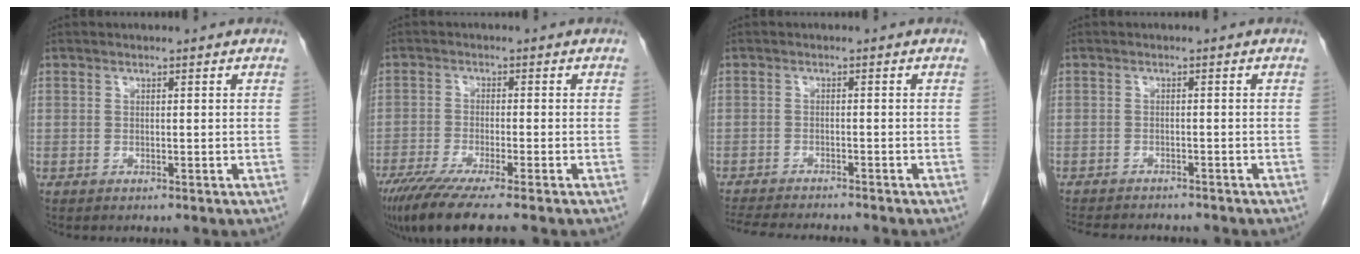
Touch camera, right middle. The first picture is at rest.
{"total": 9.9, "force": [-7.6, -0.1, 6.3], "torque": [-0.096, -0.026, -0.125]}
{"total": 10.2, "force": [-9.4, 0.9, 3.9], "torque": [-0.057, -0.013, -0.137]}
{"total": 9.8, "force": [-8.8, 2.3, 3.4], "torque": [-0.059, -0.007, -0.118]}